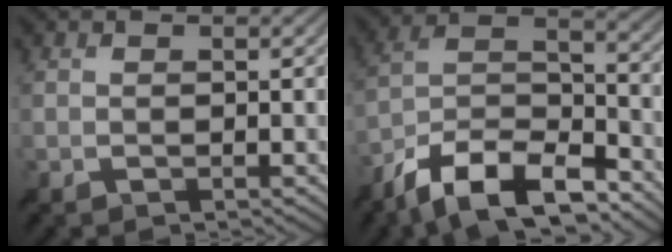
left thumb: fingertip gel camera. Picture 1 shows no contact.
{"total": 13.0, "force": [-9.5, 4.5, 7.6], "torque": [-0.144, 0.003, -0.189]}